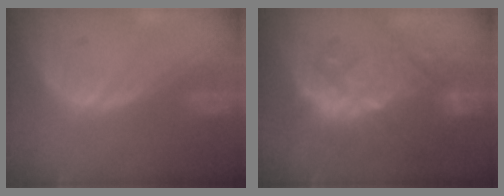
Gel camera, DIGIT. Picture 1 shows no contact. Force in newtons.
{"total": 9.3, "press": 9.1, "slide": 1.8}